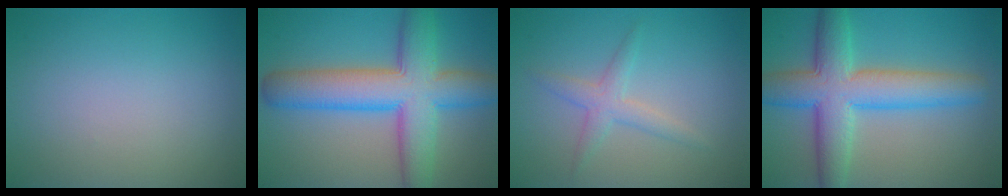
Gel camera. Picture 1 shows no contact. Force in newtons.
{"total": 9.9, "press": 9.9, "slide": 0.2}
{"total": 2.2, "press": 2.2, "slide": 0.1}
{"total": 8.2, "press": 8.2, "slide": 0.3}